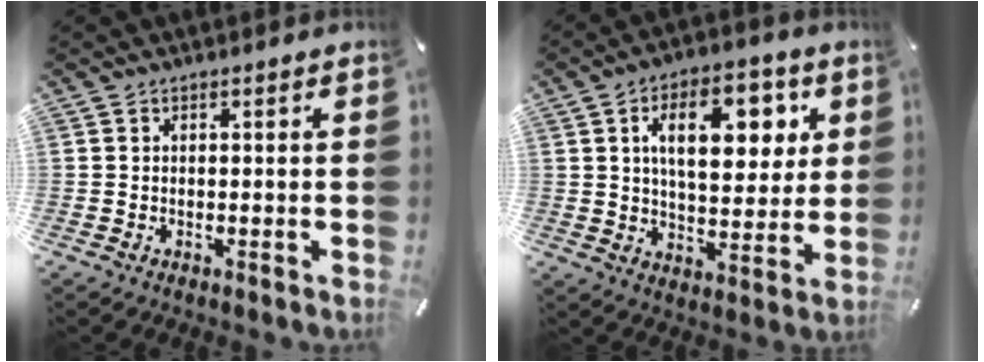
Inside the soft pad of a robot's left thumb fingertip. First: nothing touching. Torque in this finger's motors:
{"motor_torque": [2.19, 2.82, 2.23, -0.54, 0.53]}